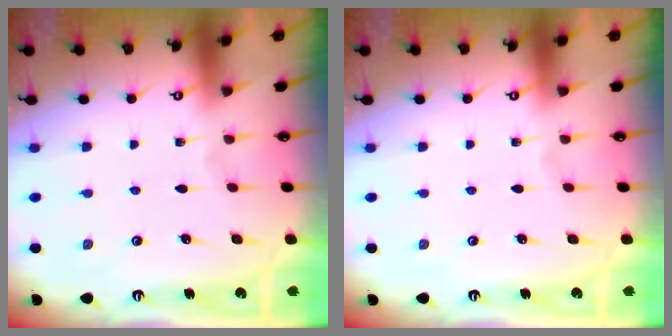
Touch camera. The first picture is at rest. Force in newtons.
{"total": 0.0}